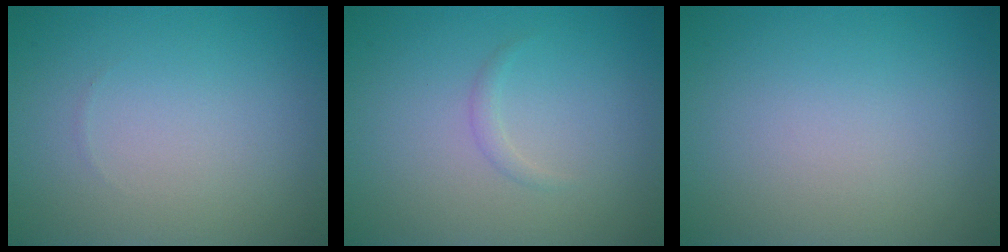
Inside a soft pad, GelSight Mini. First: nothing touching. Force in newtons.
{"total": 0.7, "press": 0.7, "slide": 0.0}
{"total": 0.0}